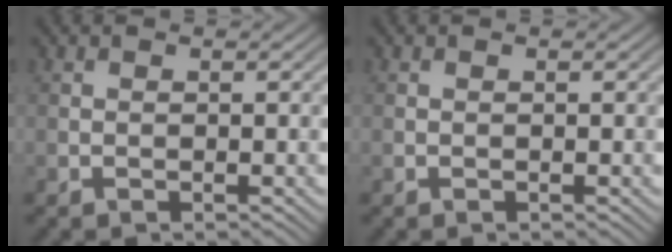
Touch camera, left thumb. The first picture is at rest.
{"total": 0.0}